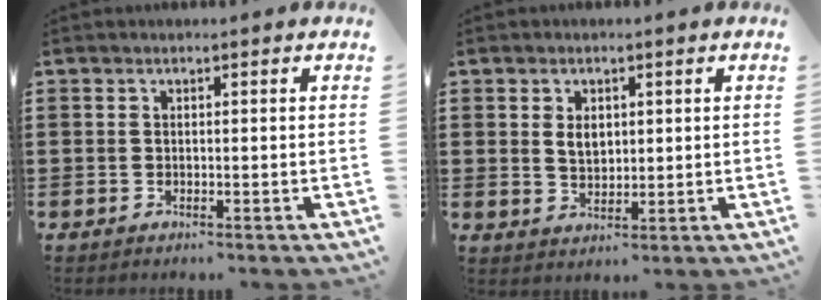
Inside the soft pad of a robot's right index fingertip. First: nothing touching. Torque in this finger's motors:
{"motor_torque": [0.03, -0.02, 0.12, 0.07]}